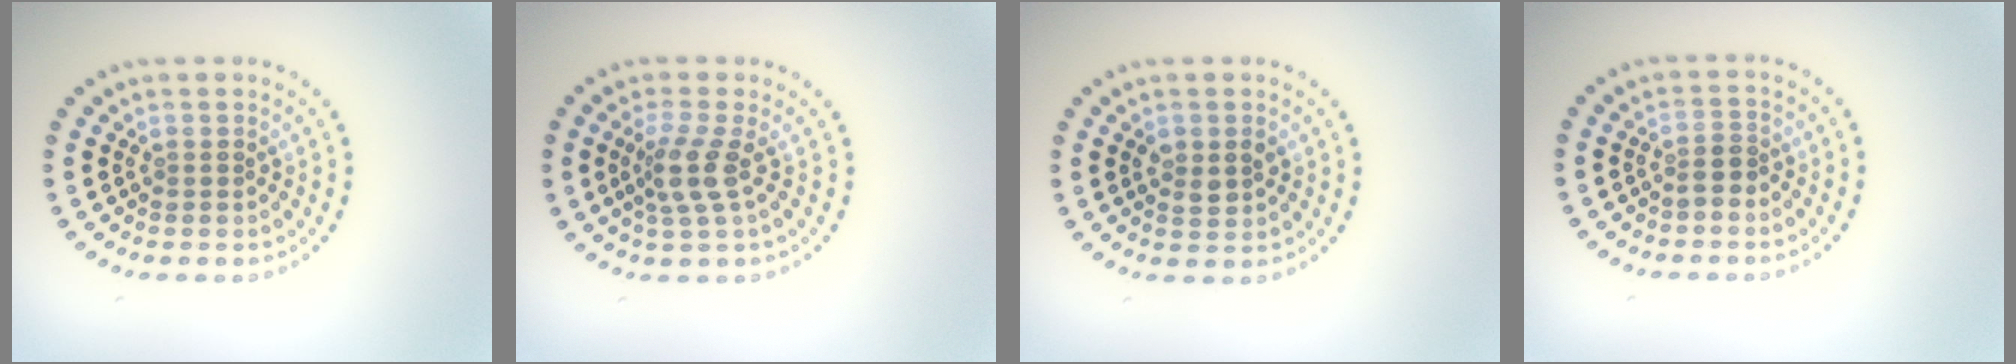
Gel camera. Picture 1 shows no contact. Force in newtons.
{"total": 2.7, "press": 2.0, "slide": 1.8}
{"total": 1.7, "press": 1.7, "slide": 0.2}
{"total": 1.6, "press": 1.4, "slide": 0.7}